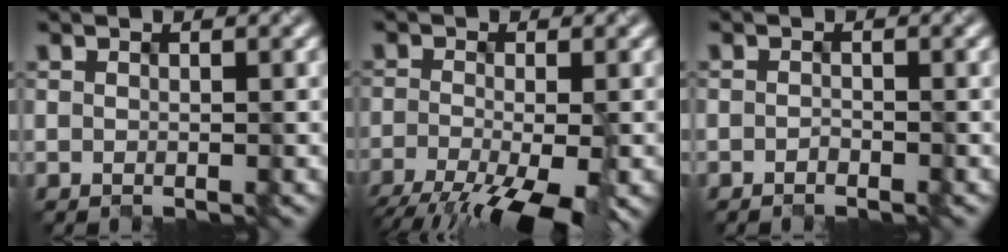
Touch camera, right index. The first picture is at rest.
{"total": 8.5, "force": [-5.3, 2.9, 6.0], "torque": [-0.092, -0.023, -0.086]}
{"total": 0.7, "force": [-0.7, 0.1, 0.0], "torque": [-0.002, 0.000, -0.010]}